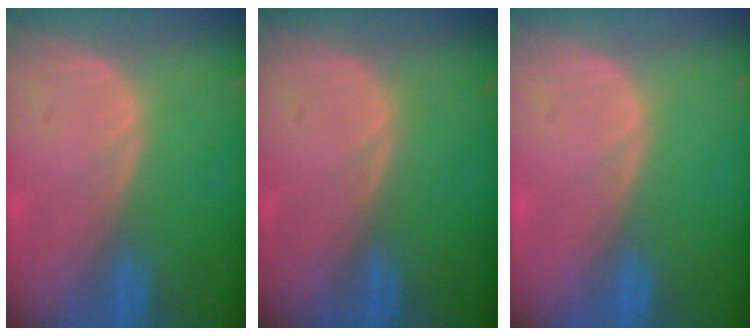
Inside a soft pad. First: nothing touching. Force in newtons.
{"total": 0.0}
{"total": 0.0}